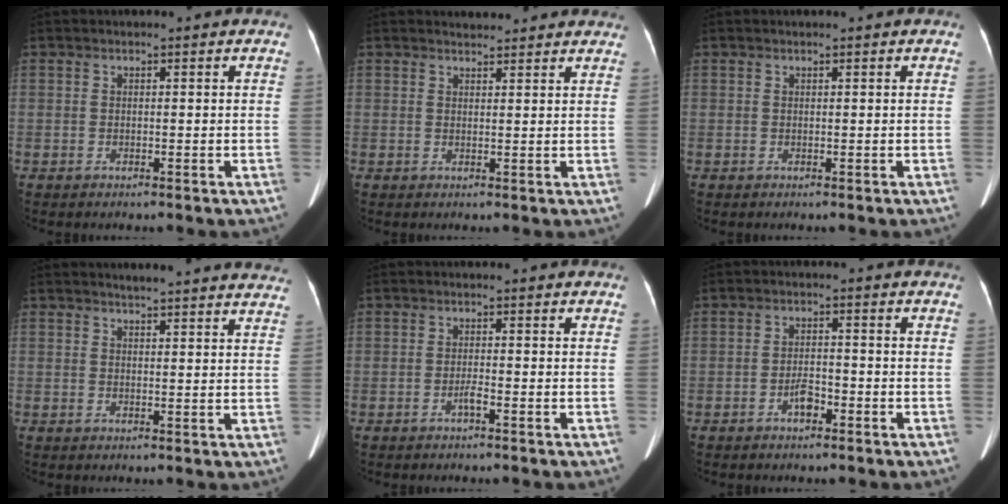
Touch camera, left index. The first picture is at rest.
{"total": 4.5, "force": [4.3, 1.2, 0.7], "torque": [-0.008, 0.017, 0.045]}
{"total": 0.0}
{"total": 15.2, "force": [14.4, 1.4, 4.7], "torque": [-0.049, -0.016, 0.157]}
{"total": 1.2, "force": [-0.8, -0.1, 0.9], "torque": [-0.021, 0.000, -0.015]}
{"total": 2.8, "force": [-1.7, 1.2, 1.9], "torque": [-0.035, 0.004, -0.031]}